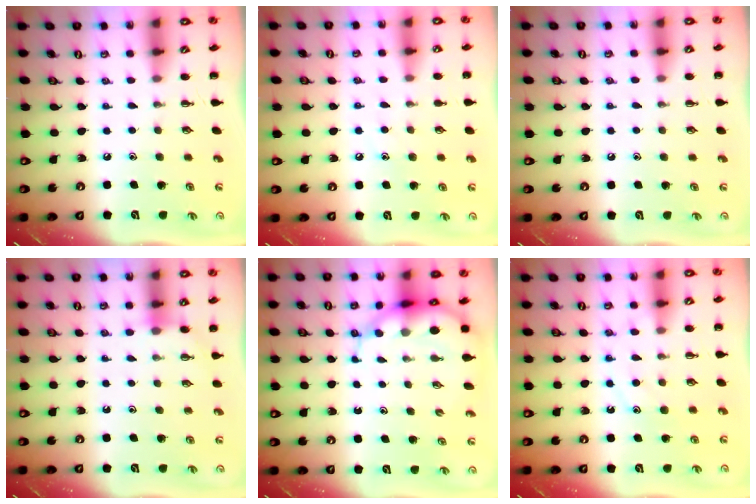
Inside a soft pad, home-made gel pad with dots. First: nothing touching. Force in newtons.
{"total": 6.0, "press": 5.8, "slide": 1.6}
{"total": 4.1, "press": 3.8, "slide": 1.6}
{"total": 3.4, "press": 3.3, "slide": 1.0}
{"total": 7.3, "press": 6.9, "slide": 2.3}
{"total": 10.8, "press": 10.8, "slide": 0.7}